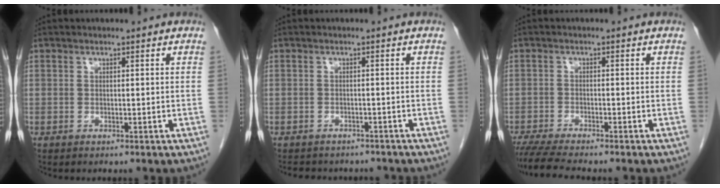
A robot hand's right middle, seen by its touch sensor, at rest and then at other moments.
{"total": 7.5, "force": [-6.6, 3.0, 1.7], "torque": [-0.029, 0.002, -0.075]}
{"total": 6.5, "force": [-5.7, -0.2, 3.0], "torque": [-0.049, -0.021, -0.097]}